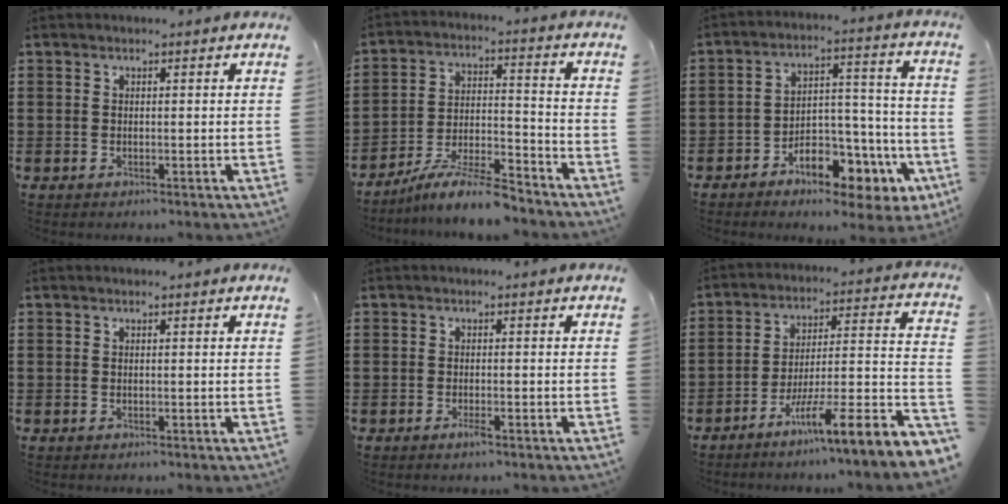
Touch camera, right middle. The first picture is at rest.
{"total": 8.7, "force": [-7.9, 0.5, 3.6], "torque": [-0.065, 0.009, -0.150]}
{"total": 8.5, "force": [-5.9, 4.3, 4.4], "torque": [-0.069, 0.024, -0.102]}
{"total": 0.0}
{"total": 1.4, "force": [-0.8, 0.2, 1.1], "torque": [-0.021, -0.002, -0.014]}
{"total": 7.5, "force": [-4.8, -0.7, 5.7], "torque": [-0.092, -0.032, -0.099]}